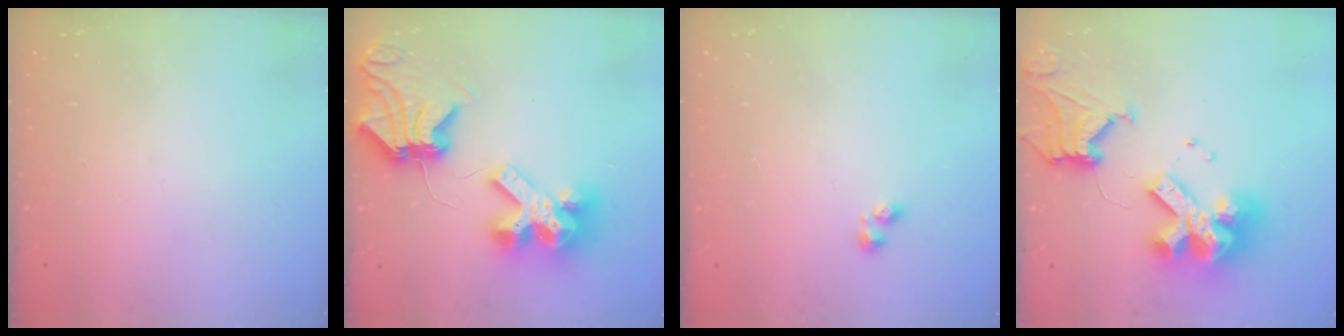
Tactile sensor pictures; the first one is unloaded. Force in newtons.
{"total": 15.4, "press": 15.3, "slide": 2.1}
{"total": 1.2, "press": 1.0, "slide": 0.6}
{"total": 21.2, "press": 21.1, "slide": 2.3}